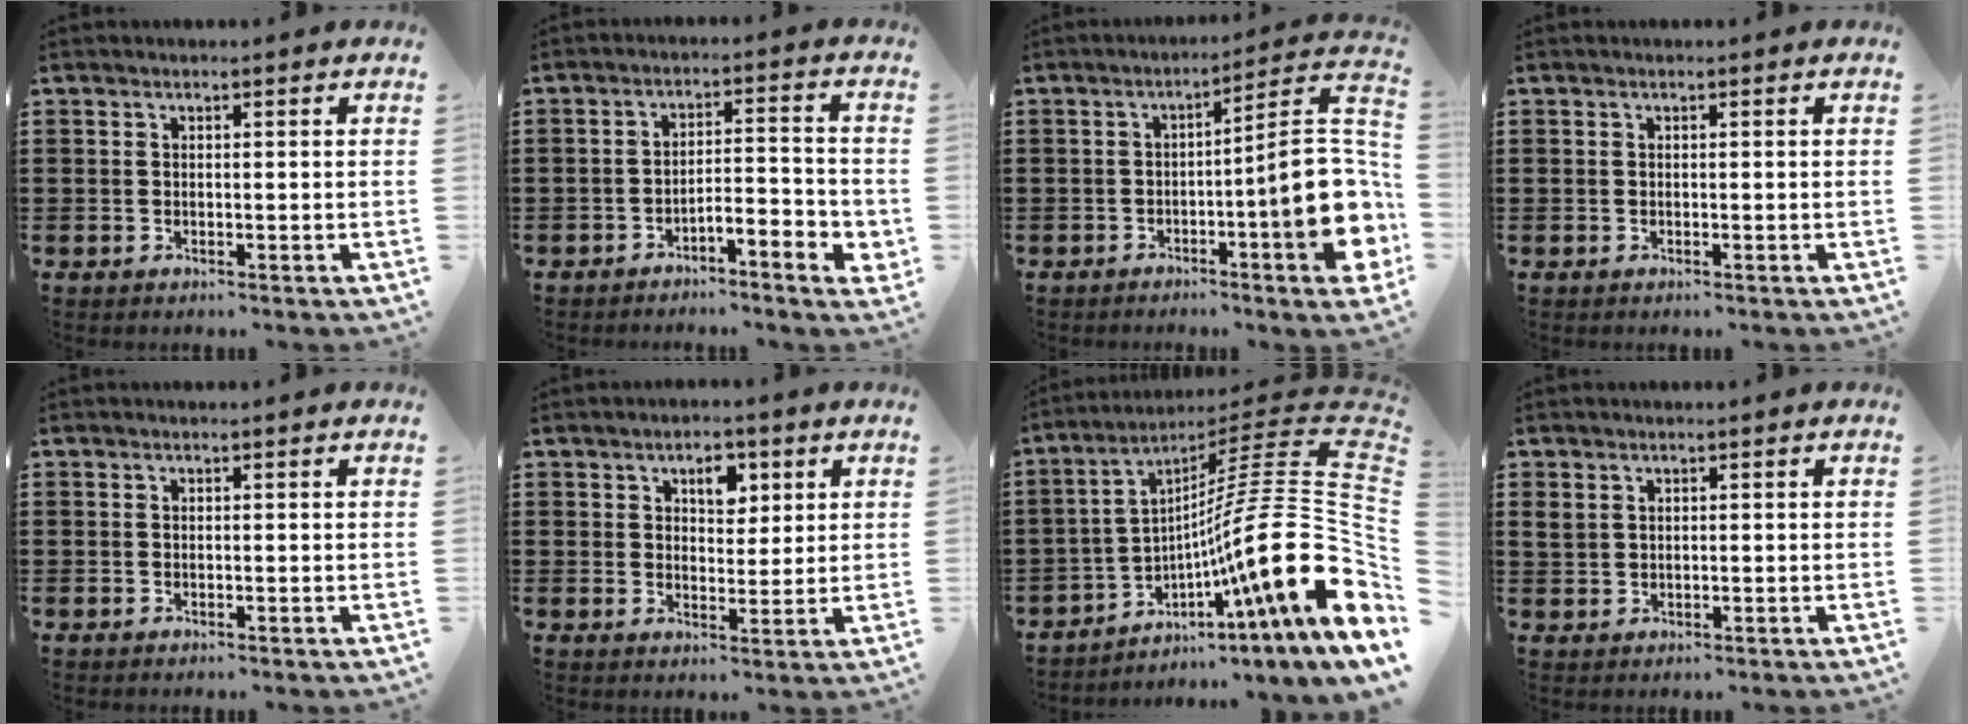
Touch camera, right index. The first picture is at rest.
{"total": 4.3, "force": [-3.6, 0.5, 2.4], "torque": [-0.041, 0.001, -0.071]}
{"total": 13.1, "force": [-2.2, 2.6, 12.6], "torque": [-0.168, -0.021, -0.040]}
{"total": 0.0}
{"total": 0.0}
{"total": 4.4, "force": [2.2, 2.7, 2.6], "torque": [-0.038, 0.003, 0.032]}
{"total": 18.1, "force": [-2.9, 2.0, 17.8], "torque": [-0.302, -0.038, -0.063]}
{"total": 1.4, "force": [0.9, 1.0, 0.5], "torque": [-0.012, 0.005, 0.017]}